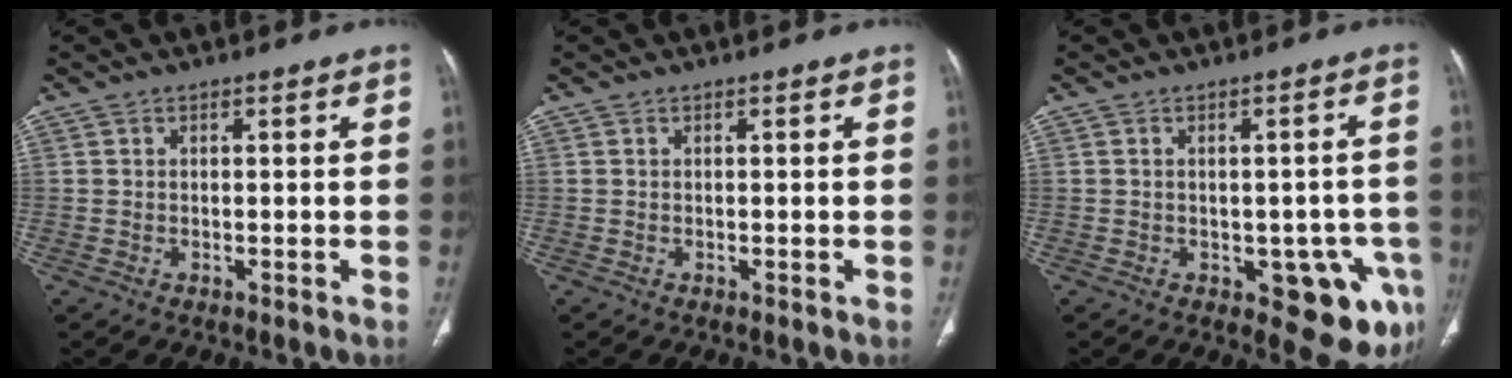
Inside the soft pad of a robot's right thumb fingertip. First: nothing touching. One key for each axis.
{"total": 0.0}
{"total": 10.6, "fx": -4.3, "fy": 5.1, "fz": 8.3, "tx": -0.062, "ty": 0.012, "tz": -0.045}